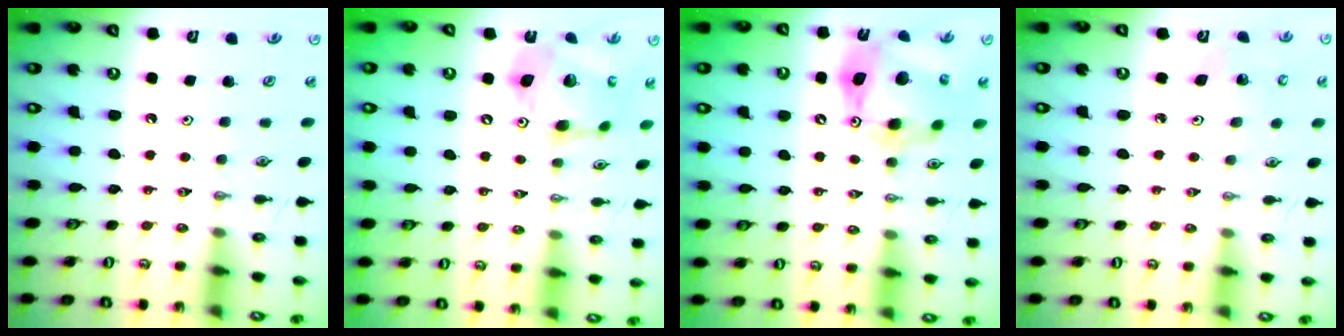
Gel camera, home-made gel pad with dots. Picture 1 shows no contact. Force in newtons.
{"total": 15.2, "press": 15.1, "slide": 1.4}
{"total": 15.7, "press": 15.6, "slide": 1.6}
{"total": 3.9, "press": 3.8, "slide": 0.5}